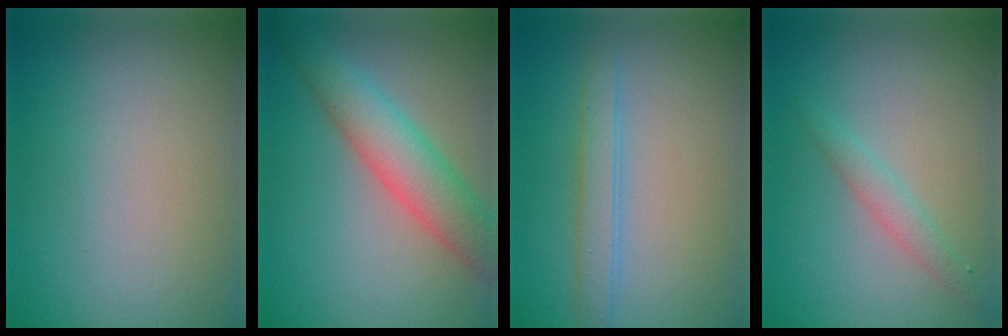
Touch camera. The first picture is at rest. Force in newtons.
{"total": 5.7, "press": 5.7, "slide": 0.1}
{"total": 2.2, "press": 2.2, "slide": 0.1}
{"total": 1.7, "press": 1.7, "slide": 0.0}